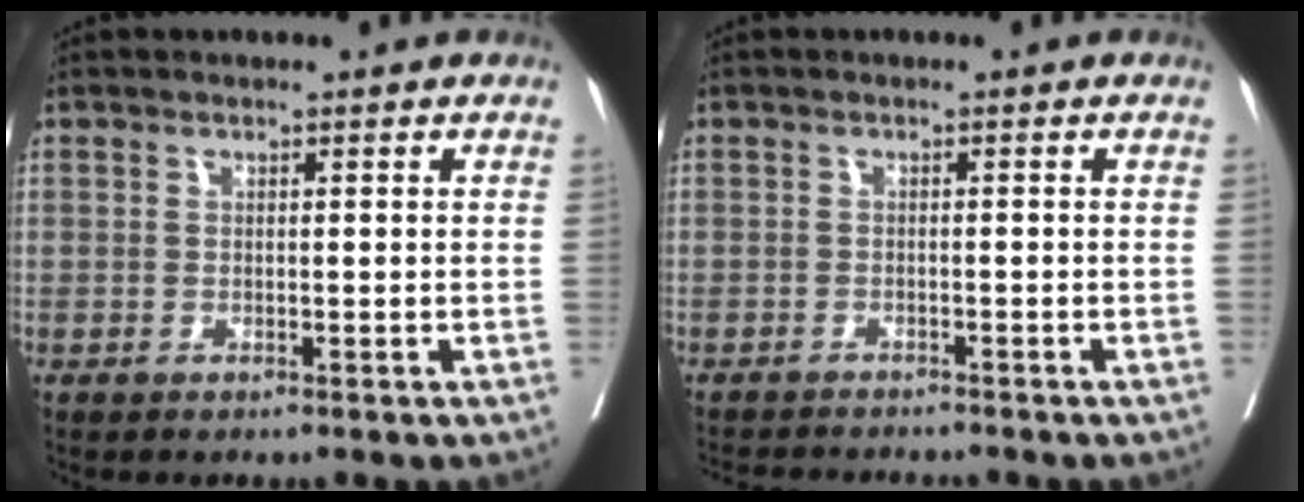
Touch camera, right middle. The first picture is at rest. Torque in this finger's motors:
{"motor_torque": [0.38, -0.65, 0.07, 0.07]}